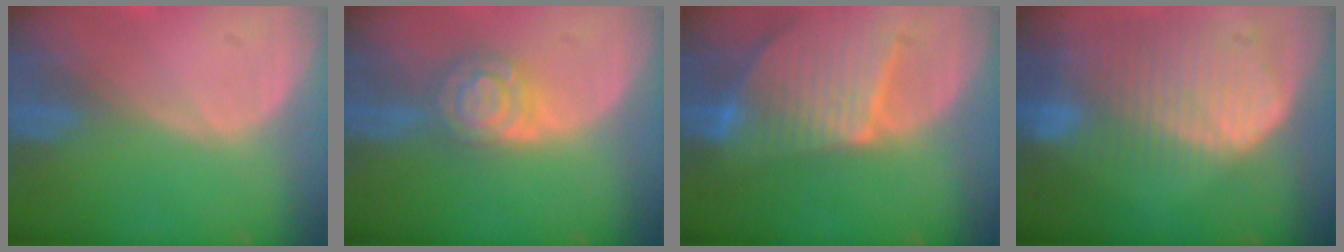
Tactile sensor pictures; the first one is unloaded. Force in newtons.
{"total": 5.8, "press": 5.8, "slide": 0.3}
{"total": 9.5, "press": 8.3, "slide": 4.7}
{"total": 10.3, "press": 8.8, "slide": 5.2}